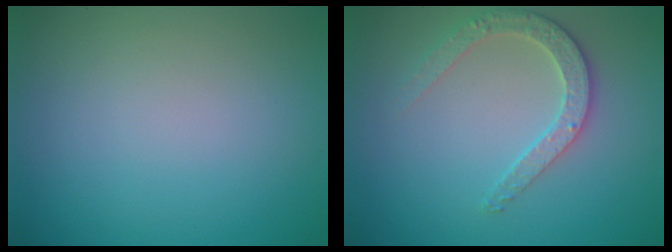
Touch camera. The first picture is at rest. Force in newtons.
{"total": 2.7, "press": 2.7, "slide": 0.3}